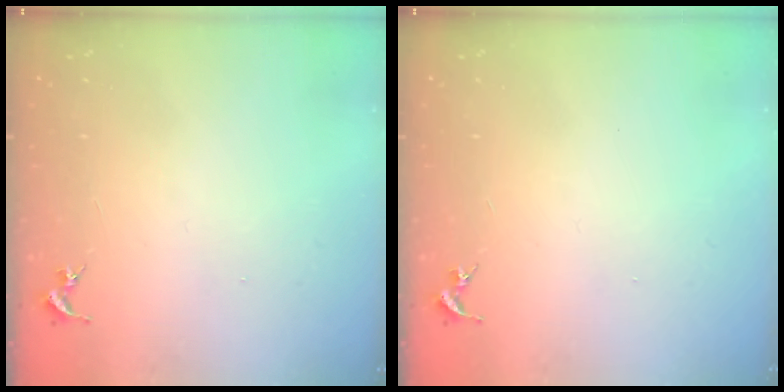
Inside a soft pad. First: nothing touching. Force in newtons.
{"total": 0.0}